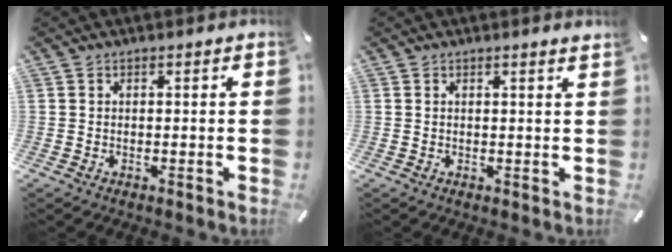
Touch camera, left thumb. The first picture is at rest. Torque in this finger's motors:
{"motor_torque": [0.01, 0.00, 0.00, -0.03, 0.00]}